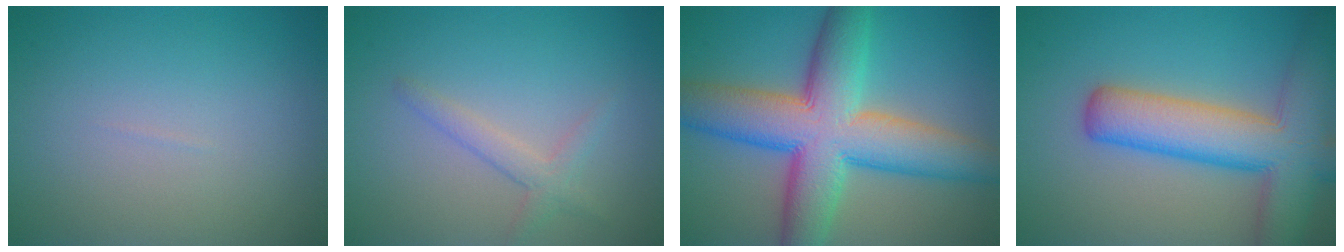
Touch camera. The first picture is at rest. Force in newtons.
{"total": 2.0, "press": 2.0, "slide": 0.1}
{"total": 12.0, "press": 12.0, "slide": 0.5}
{"total": 9.6, "press": 9.6, "slide": 0.5}